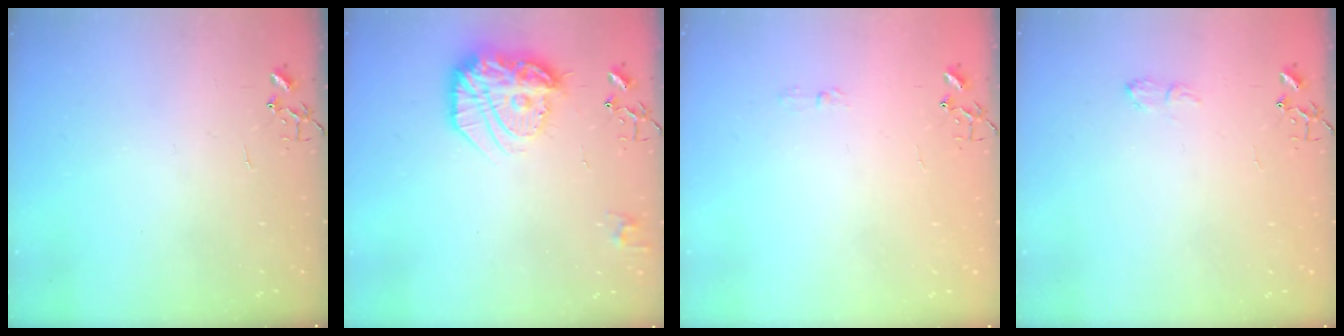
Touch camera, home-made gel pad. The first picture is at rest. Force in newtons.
{"total": 20.4, "press": 20.3, "slide": 1.8}
{"total": 3.6, "press": 3.5, "slide": 0.5}
{"total": 5.8, "press": 5.7, "slide": 0.7}